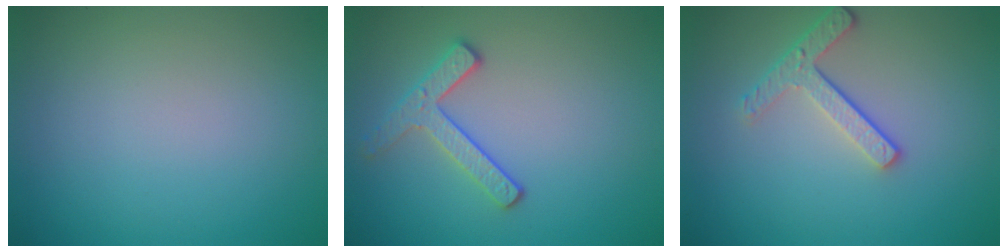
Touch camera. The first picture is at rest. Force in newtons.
{"total": 2.5, "press": 2.3, "slide": 0.9}
{"total": 2.9, "press": 2.4, "slide": 1.6}